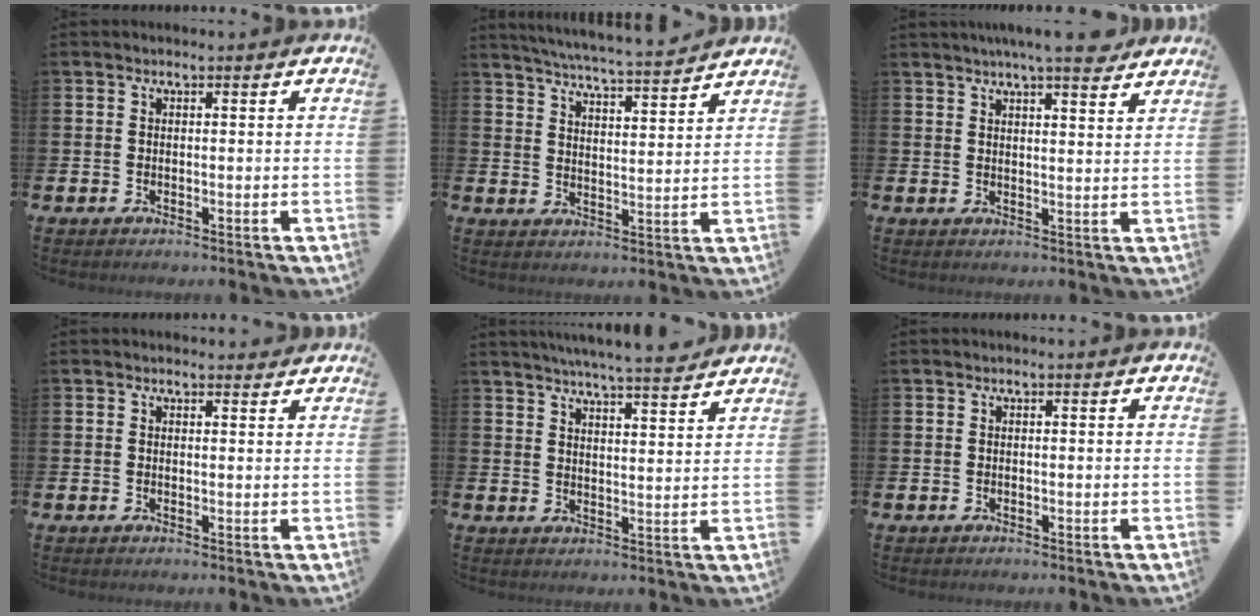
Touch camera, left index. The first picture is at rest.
{"total": 5.7, "force": [5.6, -0.4, 1.1], "torque": [-0.037, -0.043, 0.096]}
{"total": 6.0, "force": [5.5, 0.1, 2.3], "torque": [-0.040, -0.025, 0.095]}
{"total": 1.0, "force": [0.9, 0.4, 0.1], "torque": [0.007, 0.001, 0.015]}
{"total": 5.9, "force": [5.7, -0.5, 1.2], "torque": [-0.030, -0.036, 0.100]}
{"total": 0.0}